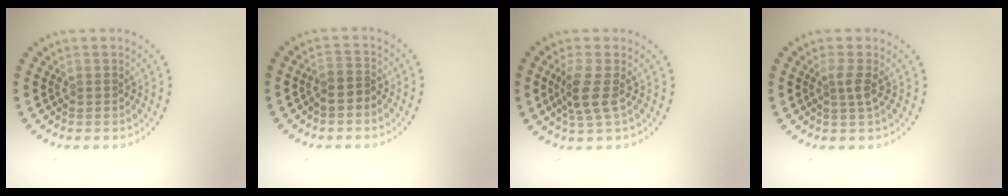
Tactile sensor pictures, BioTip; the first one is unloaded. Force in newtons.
{"total": 1.6, "press": 1.5, "slide": 0.7}
{"total": 2.7, "press": 2.1, "slide": 1.7}
{"total": 1.5, "press": 1.1, "slide": 1.0}